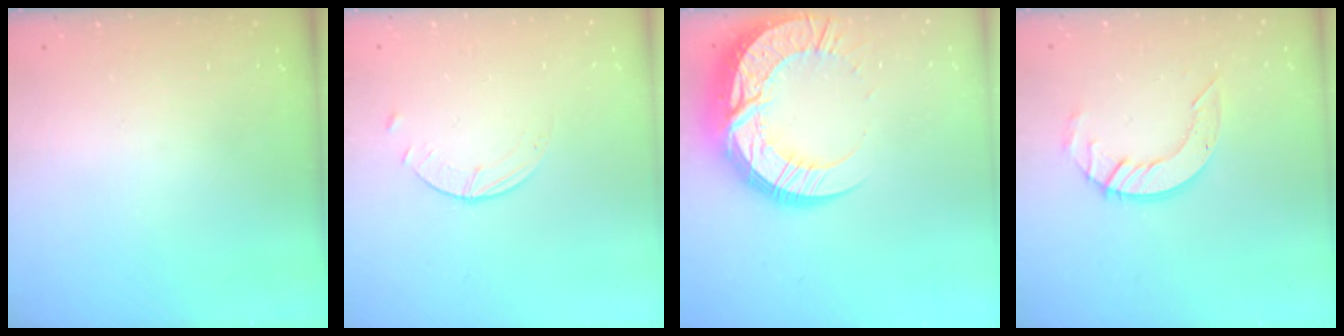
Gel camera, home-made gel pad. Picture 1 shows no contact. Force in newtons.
{"total": 0.9, "press": 0.9, "slide": 0.1}
{"total": 22.5, "press": 22.4, "slide": 1.8}
{"total": 8.7, "press": 8.6, "slide": 0.8}